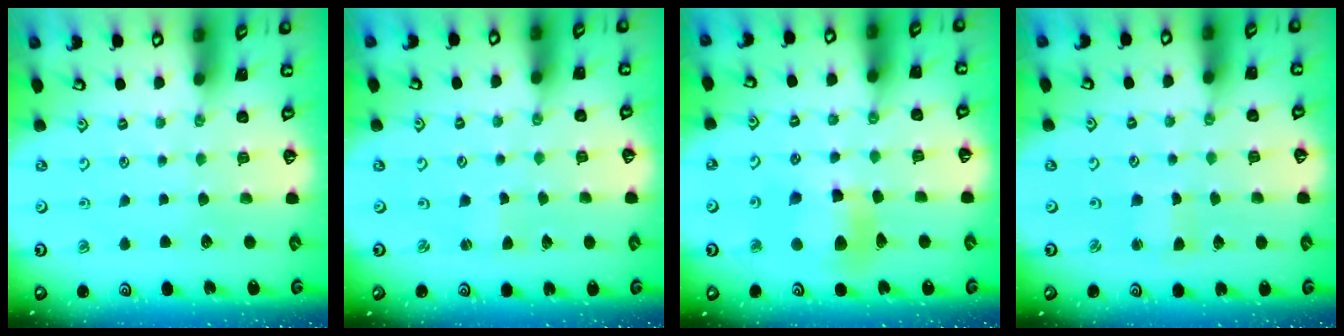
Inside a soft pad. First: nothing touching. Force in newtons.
{"total": 0.9, "press": 0.9, "slide": 0.2}
{"total": 9.7, "press": 9.6, "slide": 1.3}
{"total": 1.2, "press": 1.2, "slide": 0.2}